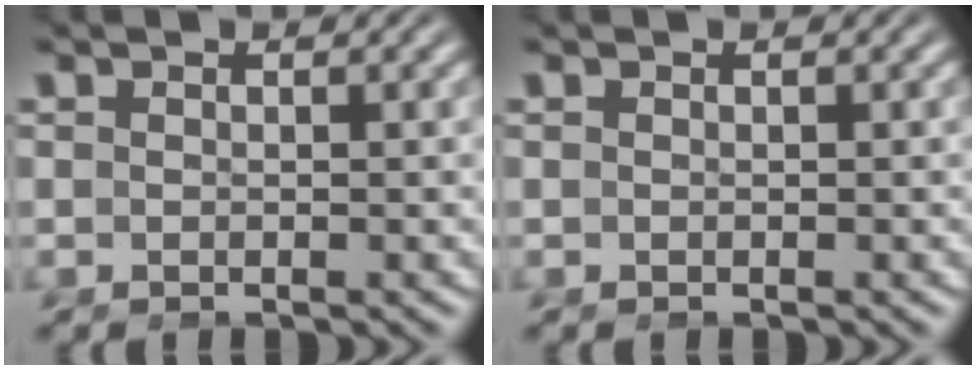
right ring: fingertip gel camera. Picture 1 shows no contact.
{"total": 0.0}